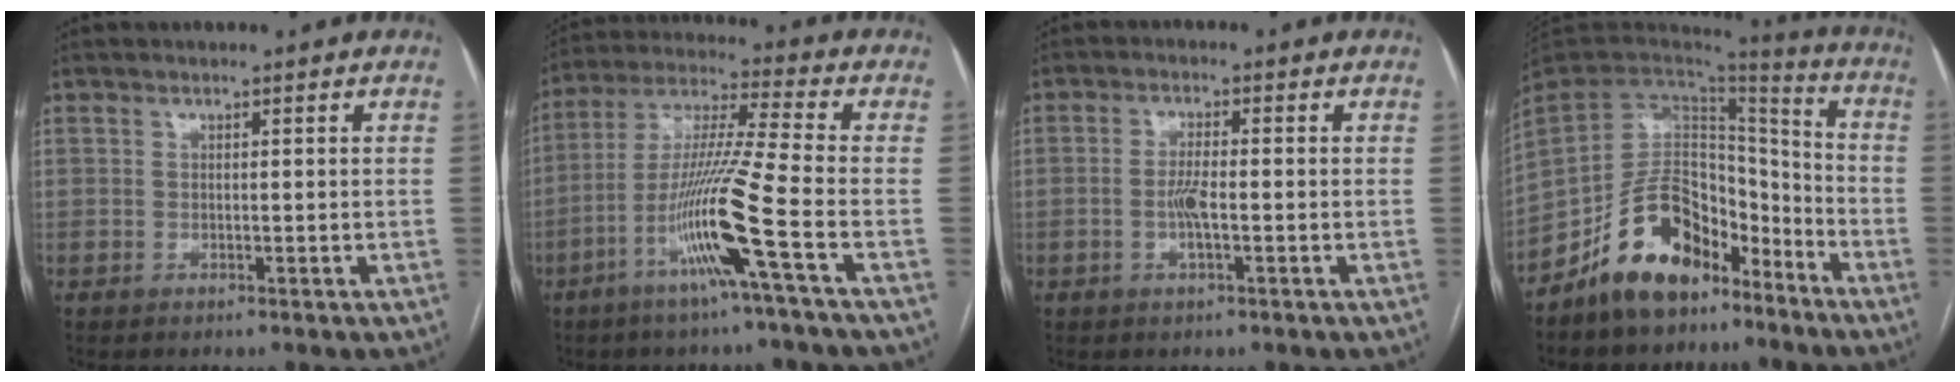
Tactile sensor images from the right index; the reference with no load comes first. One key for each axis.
{"total": 13.8, "fx": -5.7, "fy": -2.0, "fz": 12.4, "tx": -0.245, "ty": -0.007, "tz": -0.112}
{"total": 3.4, "fx": -0.8, "fy": 0.6, "fz": 3.2, "tx": -0.068, "ty": 0.000, "tz": -0.014}
{"total": 15.5, "fx": -10.1, "fy": 8.7, "fz": 7.9, "tx": -0.149, "ty": 0.038, "tz": -0.179}